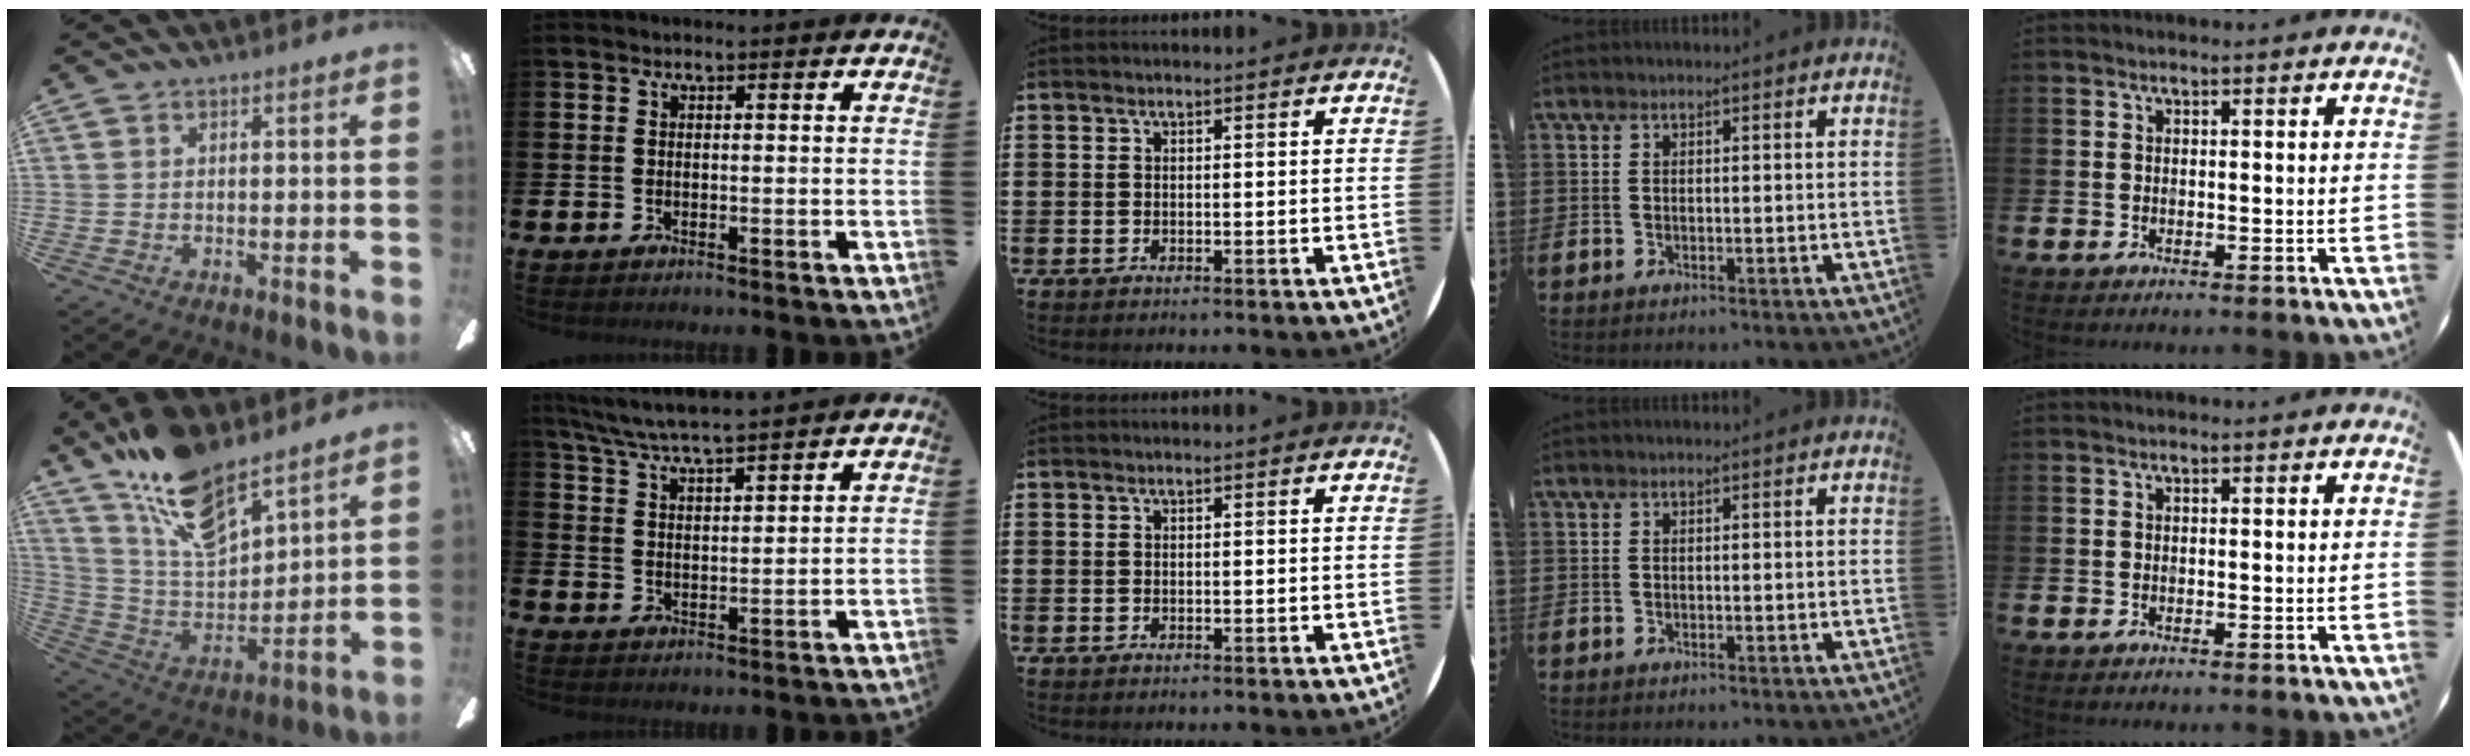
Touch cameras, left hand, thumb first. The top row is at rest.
{"thumb": {"total": 16.5, "force": [12.8, 6.1, 8.4], "torque": [-0.170, -0.079, 0.233]}, "index": {"total": 6.3, "force": [6.0, 0.0, 1.7], "torque": [-0.059, -0.029, 0.108]}}